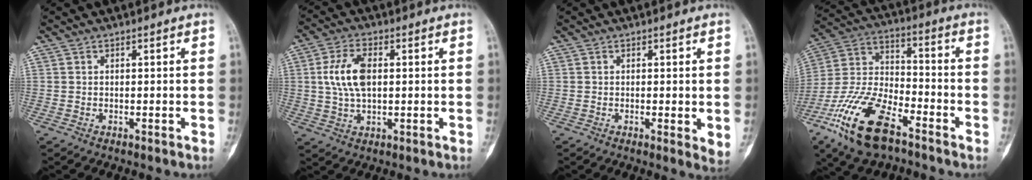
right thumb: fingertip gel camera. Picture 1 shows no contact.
{"total": 8.8, "force": [1.2, 4.7, 7.3], "torque": [-0.148, 0.005, 0.024]}
{"total": 3.0, "force": [-0.2, 0.8, 2.9], "torque": [-0.040, -0.011, -0.007]}
{"total": 18.6, "force": [-10.6, 8.2, 12.9], "torque": [-0.252, 0.049, -0.203]}